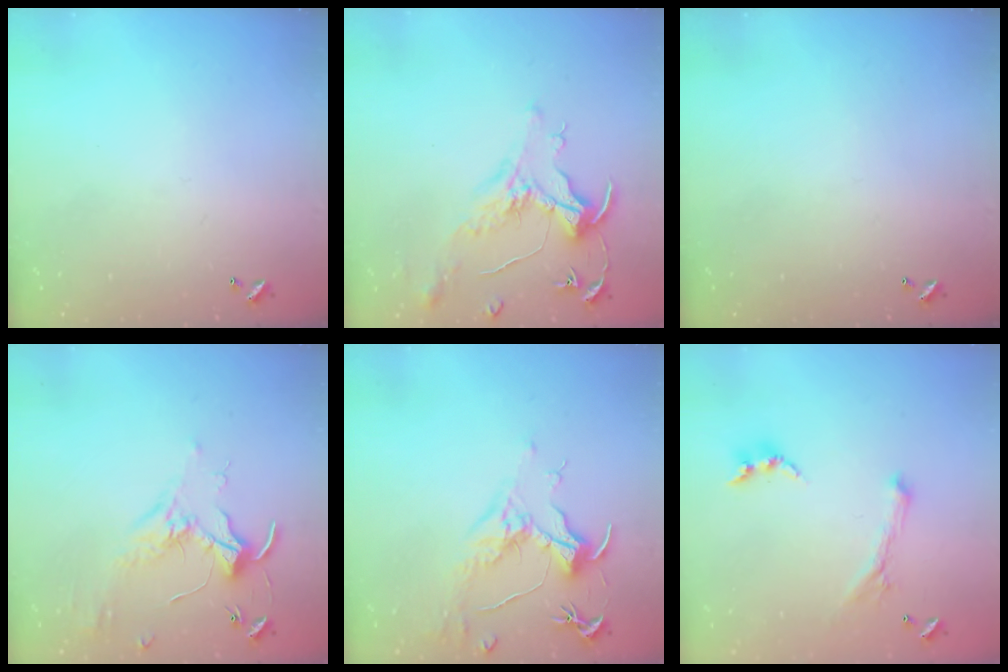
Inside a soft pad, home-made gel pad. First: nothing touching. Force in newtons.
{"total": 1.6, "press": 1.4, "slide": 0.7}
{"total": 0.0}
{"total": 1.8, "press": 1.8, "slide": 0.4}
{"total": 1.6, "press": 1.4, "slide": 0.8}
{"total": 0.0}